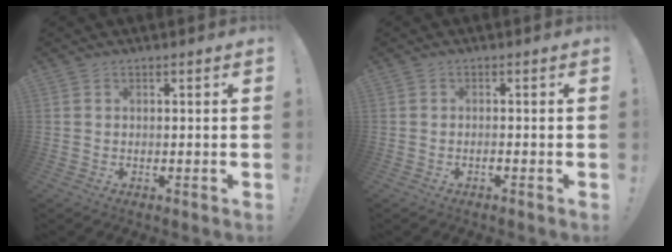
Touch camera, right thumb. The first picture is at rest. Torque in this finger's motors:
{"motor_torque": [-0.22, -0.11, -0.22, 0.08, 0.04]}